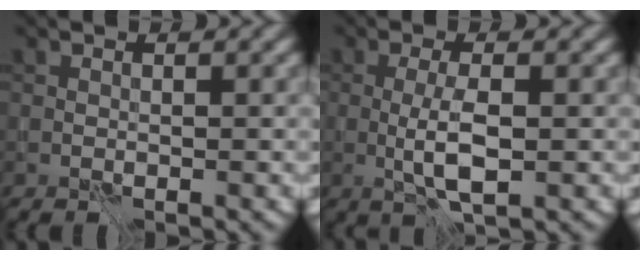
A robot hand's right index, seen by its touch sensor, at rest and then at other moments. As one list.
[{"total": 3.0, "force": [-0.6, 0.5, 2.9], "torque": [-0.061, -0.001, -0.013]}]